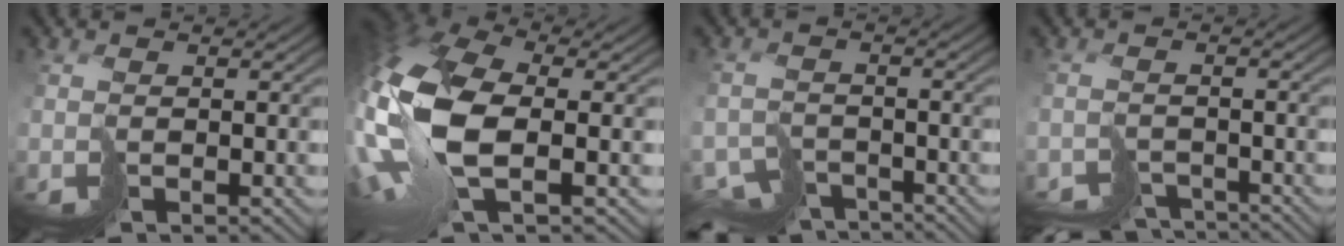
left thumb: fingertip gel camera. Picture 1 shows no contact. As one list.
[{"total": 15.6, "force": [-0.7, 7.4, 13.8], "torque": [-0.333, -0.015, -0.010]}, {"total": 6.9, "force": [-6.1, 2.8, 1.5], "torque": [-0.010, -0.011, -0.099]}, {"total": 5.2, "force": [-4.8, 1.8, 1.0], "torque": [-0.005, -0.014, -0.078]}]